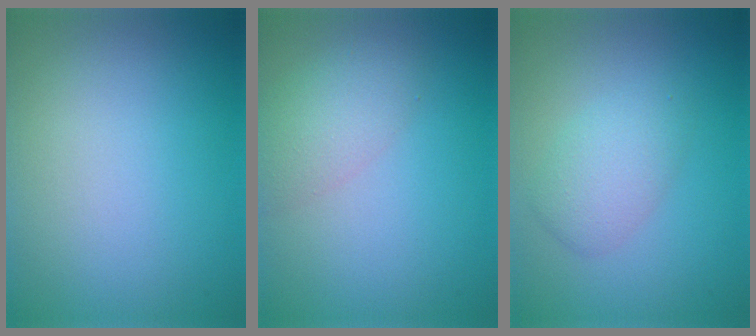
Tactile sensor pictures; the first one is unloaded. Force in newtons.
{"total": 3.0, "press": 3.0, "slide": 0.1}
{"total": 2.7, "press": 2.7, "slide": 0.1}